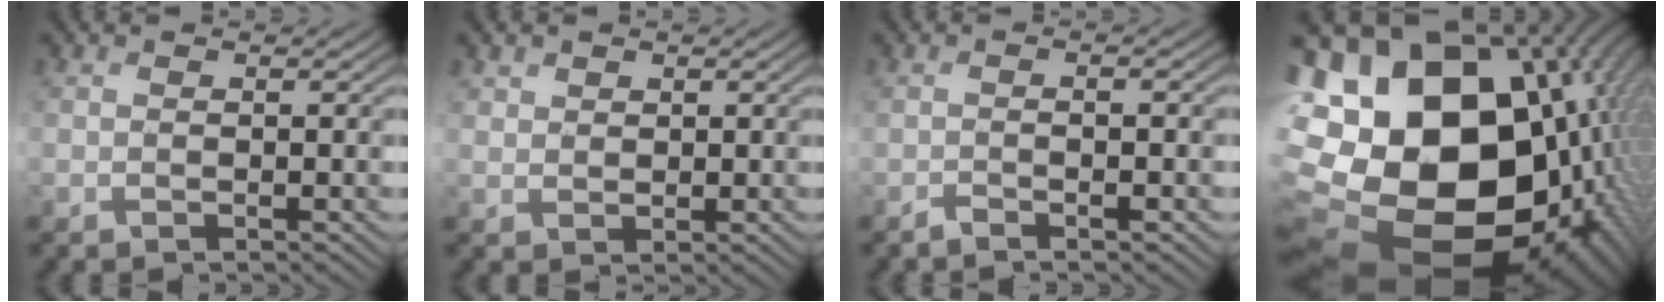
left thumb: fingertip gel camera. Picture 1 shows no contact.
{"total": 2.7, "force": [1.9, 1.9, 0.7], "torque": [-0.026, -0.004, 0.044]}
{"total": 1.5, "force": [-0.9, -0.2, 1.2], "torque": [-0.022, 0.003, -0.018]}
{"total": 24.2, "force": [-1.8, 18.9, 15.1], "torque": [-0.307, -0.051, -0.024]}